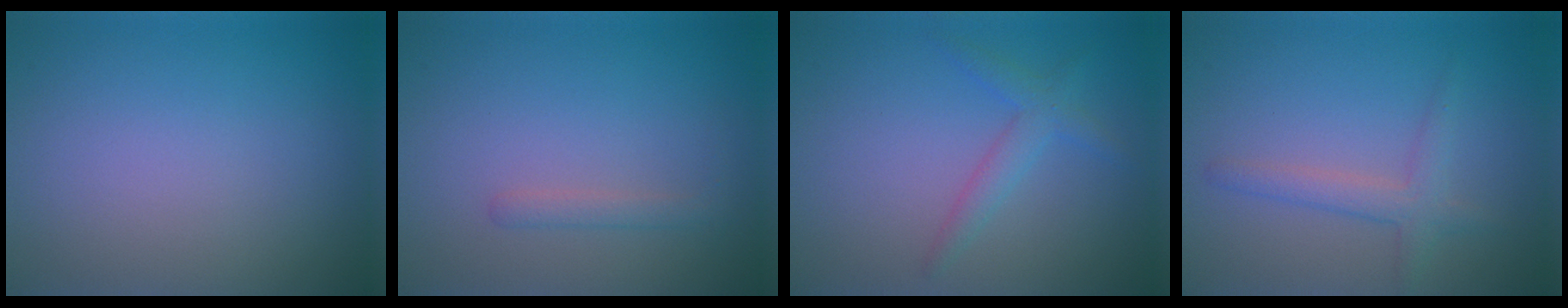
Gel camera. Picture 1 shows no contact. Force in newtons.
{"total": 1.2, "press": 1.2, "slide": 0.1}
{"total": 2.1, "press": 2.1, "slide": 0.0}
{"total": 1.7, "press": 1.7, "slide": 0.2}